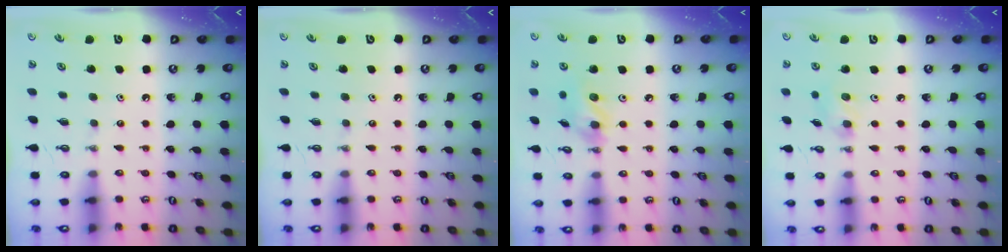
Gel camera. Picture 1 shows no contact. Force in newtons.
{"total": 0.0}
{"total": 10.5, "press": 10.4, "slide": 1.1}
{"total": 6.3, "press": 5.4, "slide": 3.3}